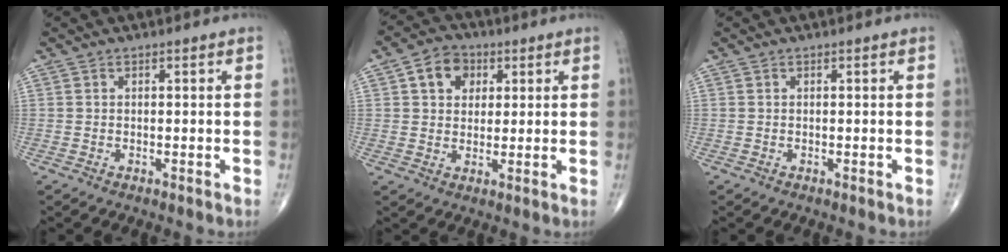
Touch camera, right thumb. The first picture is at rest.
{"total": 7.2, "force": [2.4, 5.6, 3.8], "torque": [-0.035, 0.001, 0.033]}
{"total": 0.0}